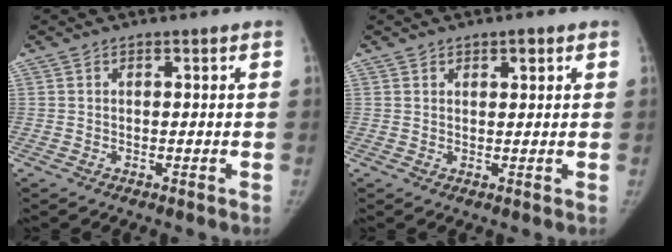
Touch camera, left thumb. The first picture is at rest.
{"total": 2.0, "force": [1.2, 1.0, 1.2], "torque": [-0.008, -0.005, 0.018]}